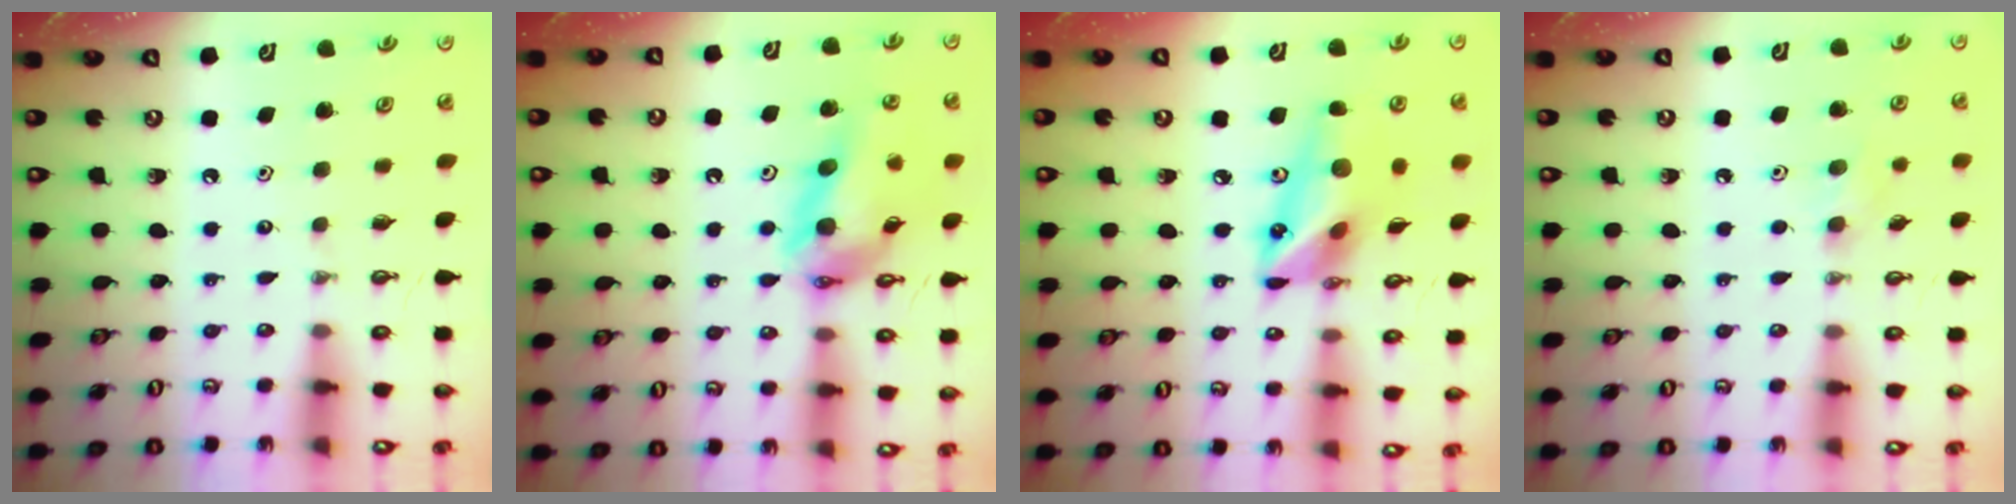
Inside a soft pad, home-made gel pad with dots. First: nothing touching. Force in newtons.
{"total": 14.1, "press": 14.0, "slide": 1.5}
{"total": 16.6, "press": 16.2, "slide": 3.7}
{"total": 7.8, "press": 6.9, "slide": 3.7}